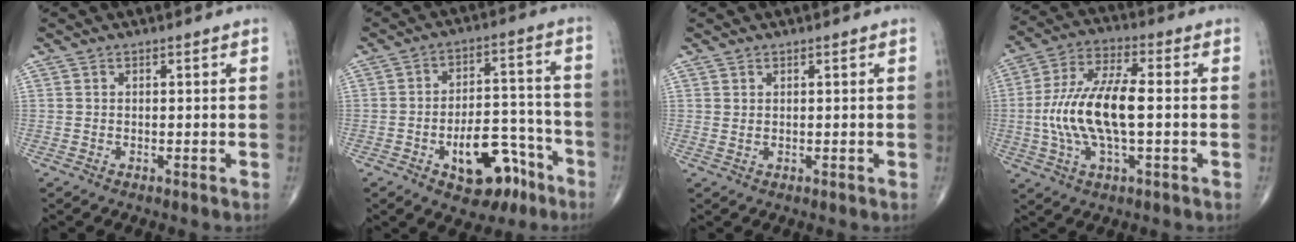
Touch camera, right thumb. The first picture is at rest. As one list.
[{"total": 13.5, "force": [-6.9, 7.3, 9.1], "torque": [-0.094, 0.060, -0.092]}, {"total": 0.8, "force": [0.5, 0.2, 0.6], "torque": [-0.013, -0.001, 0.010]}, {"total": 15.2, "force": [-1.0, 5.8, 14.0], "torque": [-0.294, 0.022, -0.020]}]